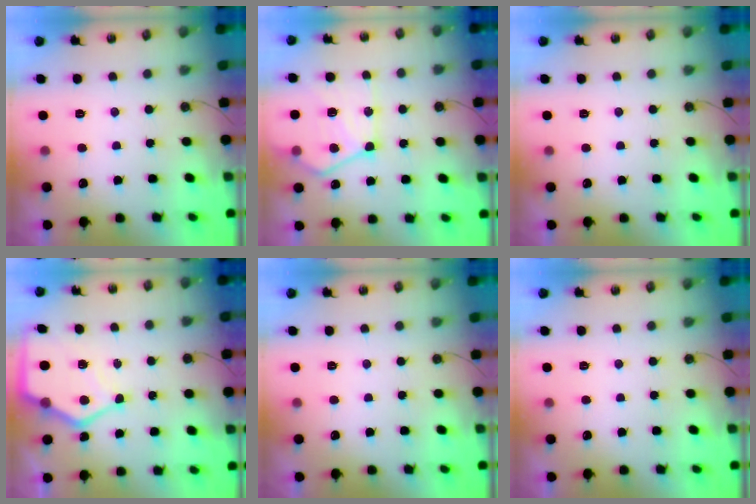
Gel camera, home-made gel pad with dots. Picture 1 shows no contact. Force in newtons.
{"total": 17.4, "press": 17.3, "slide": 1.8}
{"total": 0.0}
{"total": 11.4, "press": 11.3, "slide": 1.3}
{"total": 0.0}
{"total": 0.0}